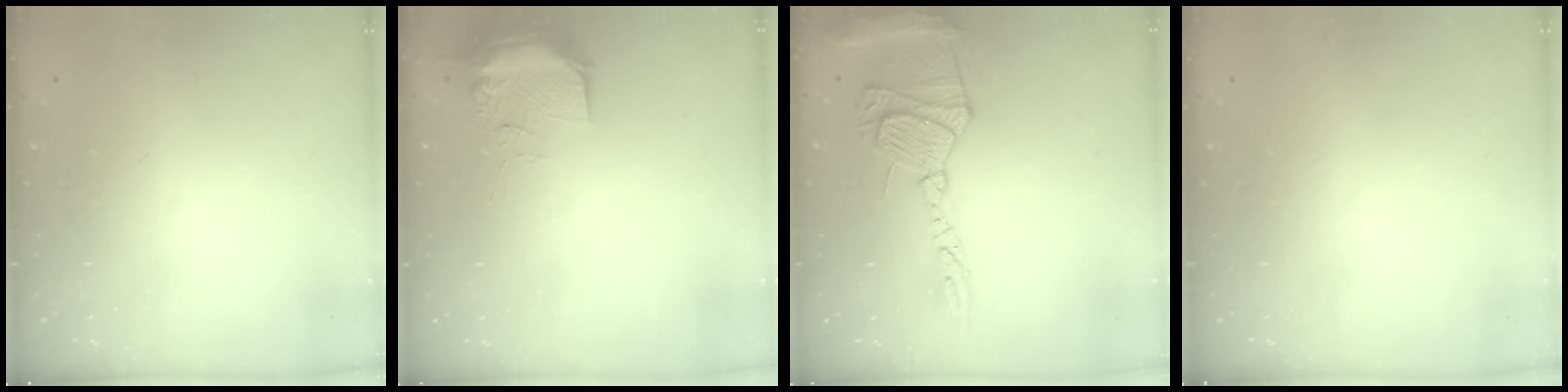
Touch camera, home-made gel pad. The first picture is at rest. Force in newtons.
{"total": 8.8, "press": 8.6, "slide": 1.6}
{"total": 18.1, "press": 18.0, "slide": 1.6}
{"total": 0.0}